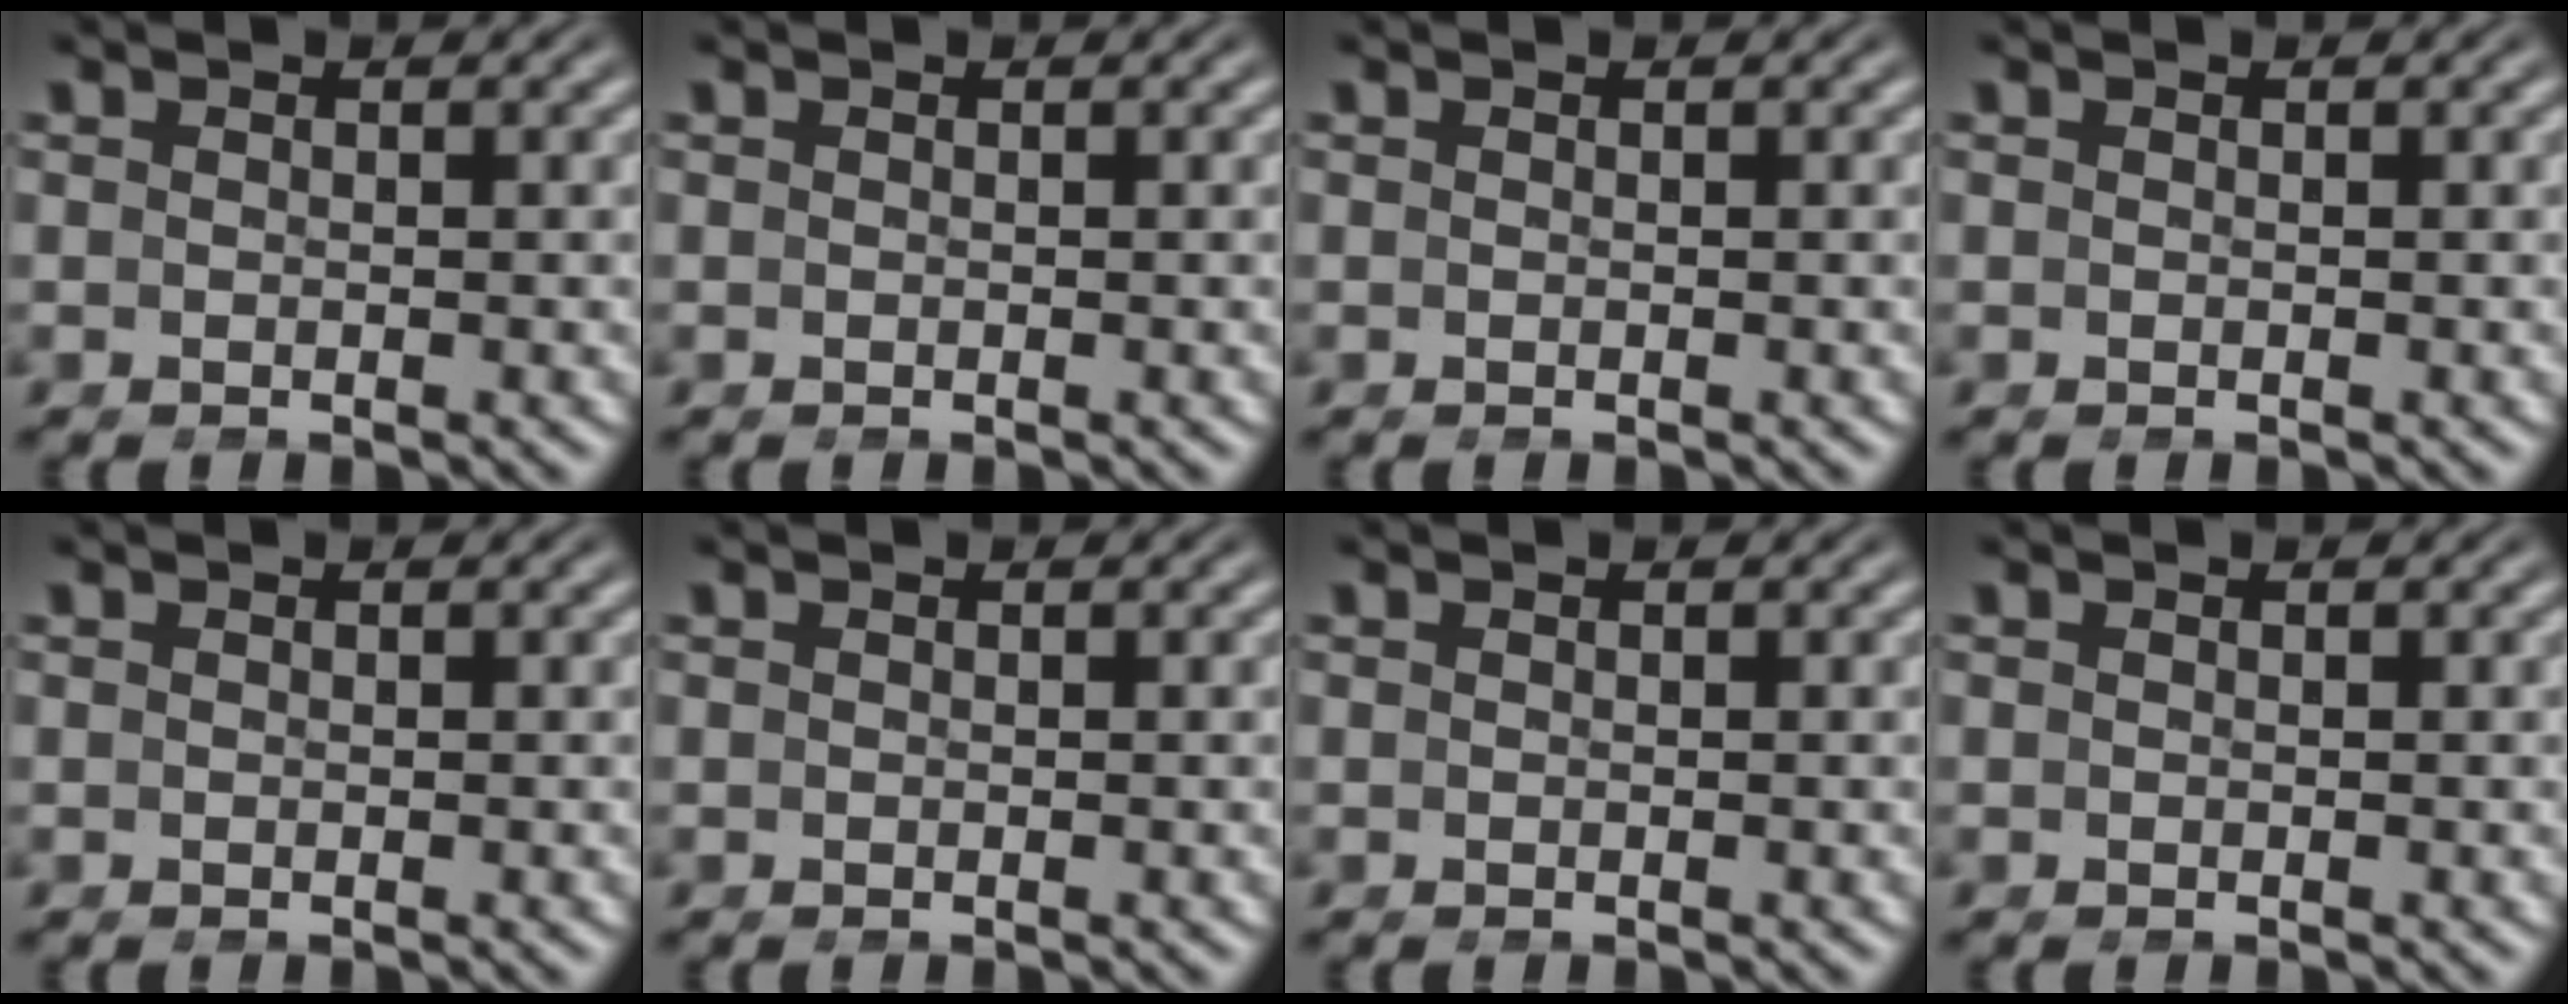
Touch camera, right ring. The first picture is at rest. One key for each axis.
{"total": 0.0}
{"total": 0.0}
{"total": 0.0}
{"total": 0.0}
{"total": 0.0}
{"total": 0.0}
{"total": 0.0}